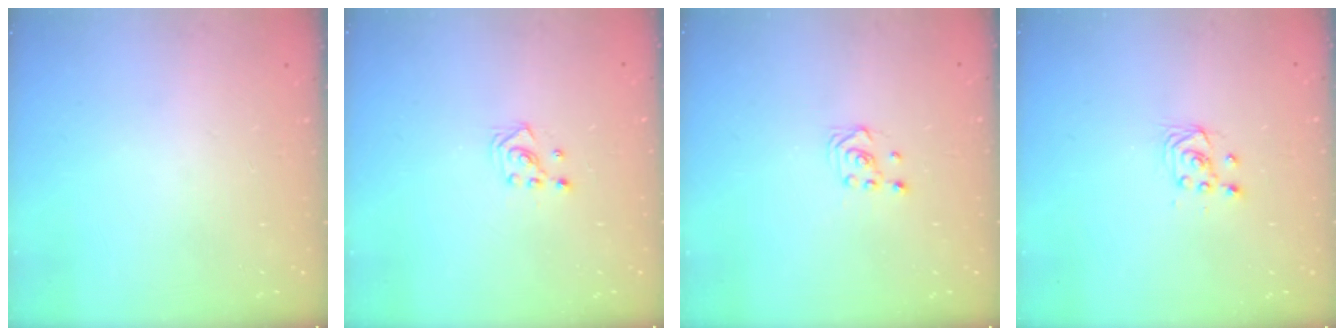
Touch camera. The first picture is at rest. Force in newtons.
{"total": 2.9, "press": 2.9, "slide": 0.4}
{"total": 2.7, "press": 2.4, "slide": 1.2}
{"total": 2.9, "press": 2.6, "slide": 1.3}